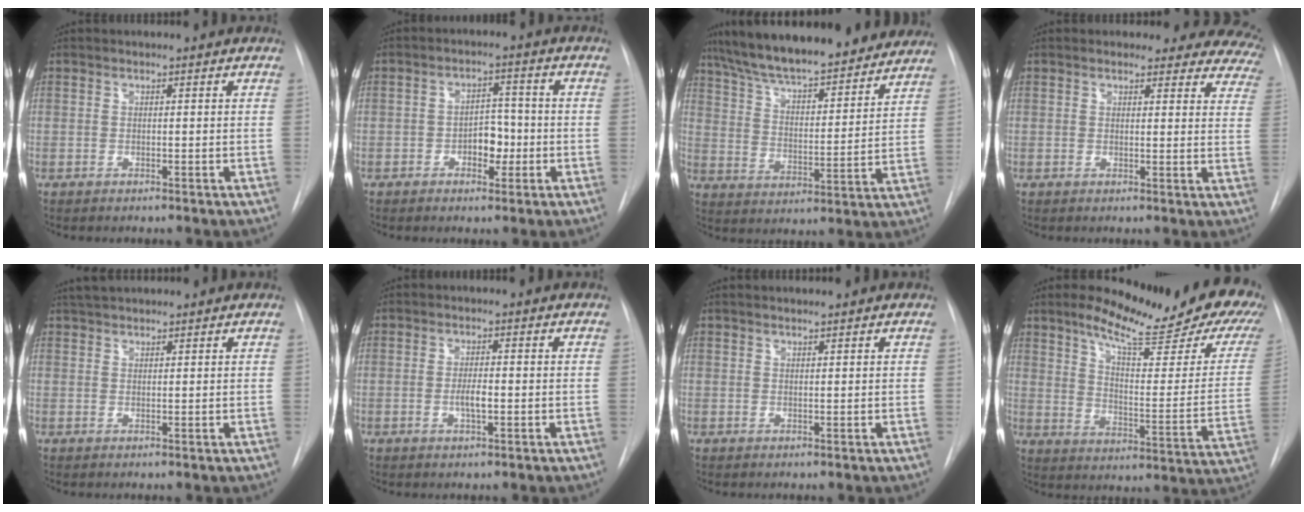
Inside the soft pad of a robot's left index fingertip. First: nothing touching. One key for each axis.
{"total": 4.6, "fx": -1.4, "fy": 2.8, "fz": 3.3, "tx": -0.043, "ty": 0.011, "tz": -0.023}
{"total": 24.4, "fx": 21.2, "fy": 5.5, "fz": 10.8, "tx": -0.182, "ty": 0.017, "tz": 0.302}
{"total": 15.6, "fx": 14.0, "fy": 5.6, "fz": 4.2, "tx": -0.015, "ty": -0.030, "tz": 0.123}
{"total": 3.7, "fx": 3.4, "fy": 0.8, "fz": 1.4, "tx": -0.026, "ty": 0.027, "tz": 0.060}
{"total": 2.6, "fx": -0.6, "fy": 0.5, "fz": 2.5, "tx": -0.048, "ty": 0.000, "tz": -0.010}
{"total": 1.8, "fx": 1.5, "fy": 0.1, "fz": 0.9, "tx": -0.014, "ty": 0.015, "tz": 0.024}
{"total": 23.2, "fx": 17.5, "fy": 4.4, "fz": 14.6, "tx": -0.198, "ty": -0.042, "tz": 0.215}